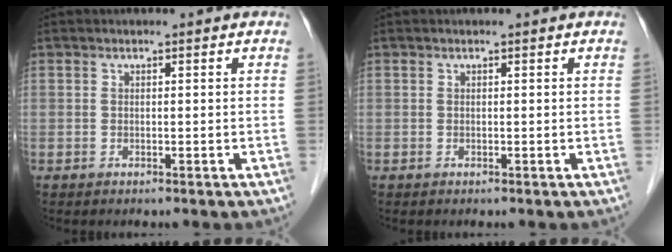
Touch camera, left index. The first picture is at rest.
{"total": 0.0}